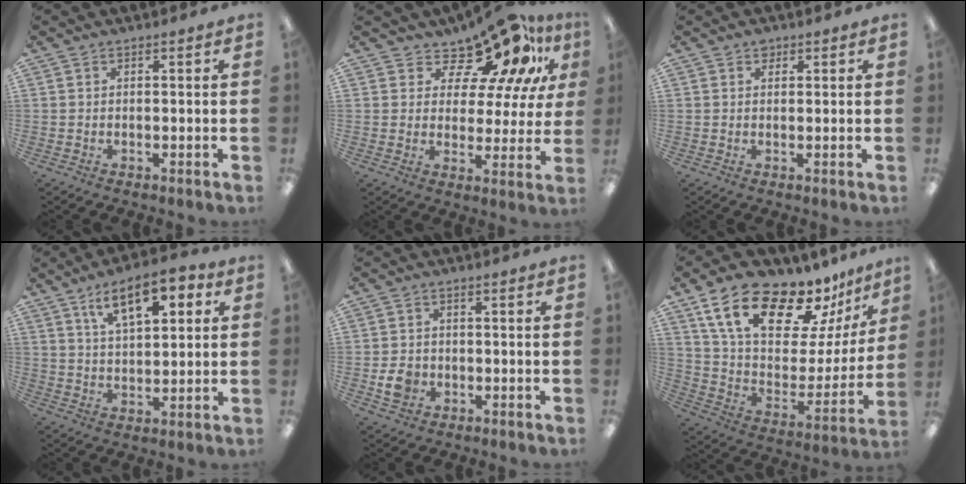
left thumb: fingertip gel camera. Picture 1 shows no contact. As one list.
[{"total": 13.7, "force": [10.1, 5.3, 7.6], "torque": [-0.117, -0.088, 0.169]}, {"total": 1.5, "force": [1.1, 1.0, 0.5], "torque": [-0.003, -0.004, 0.019]}, {"total": 11.5, "force": [6.5, 5.0, 8.0], "torque": [-0.119, -0.019, 0.110]}, {"total": 4.8, "force": [-1.3, 4.0, 2.3], "torque": [-0.042, 0.001, -0.024]}, {"total": 22.0, "force": [16.3, 9.0, 11.7], "torque": [-0.202, -0.107, 0.287]}]